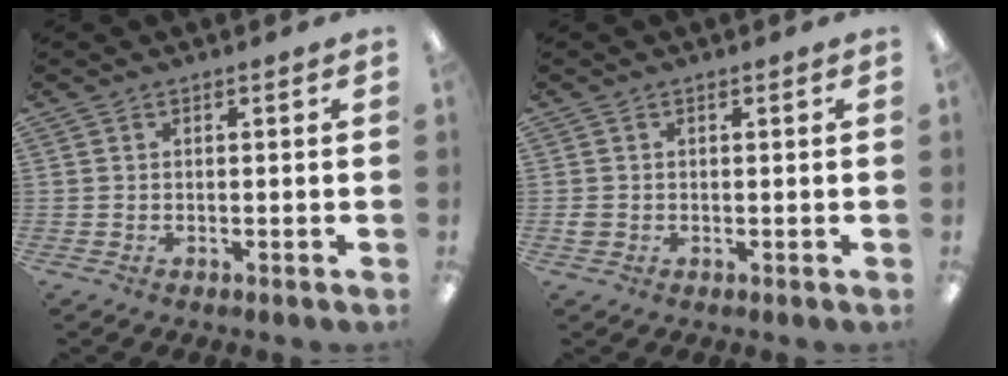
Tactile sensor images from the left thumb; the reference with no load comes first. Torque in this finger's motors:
{"motor_torque": [-0.26, 0.34, 0.30, -0.05, 0.00]}